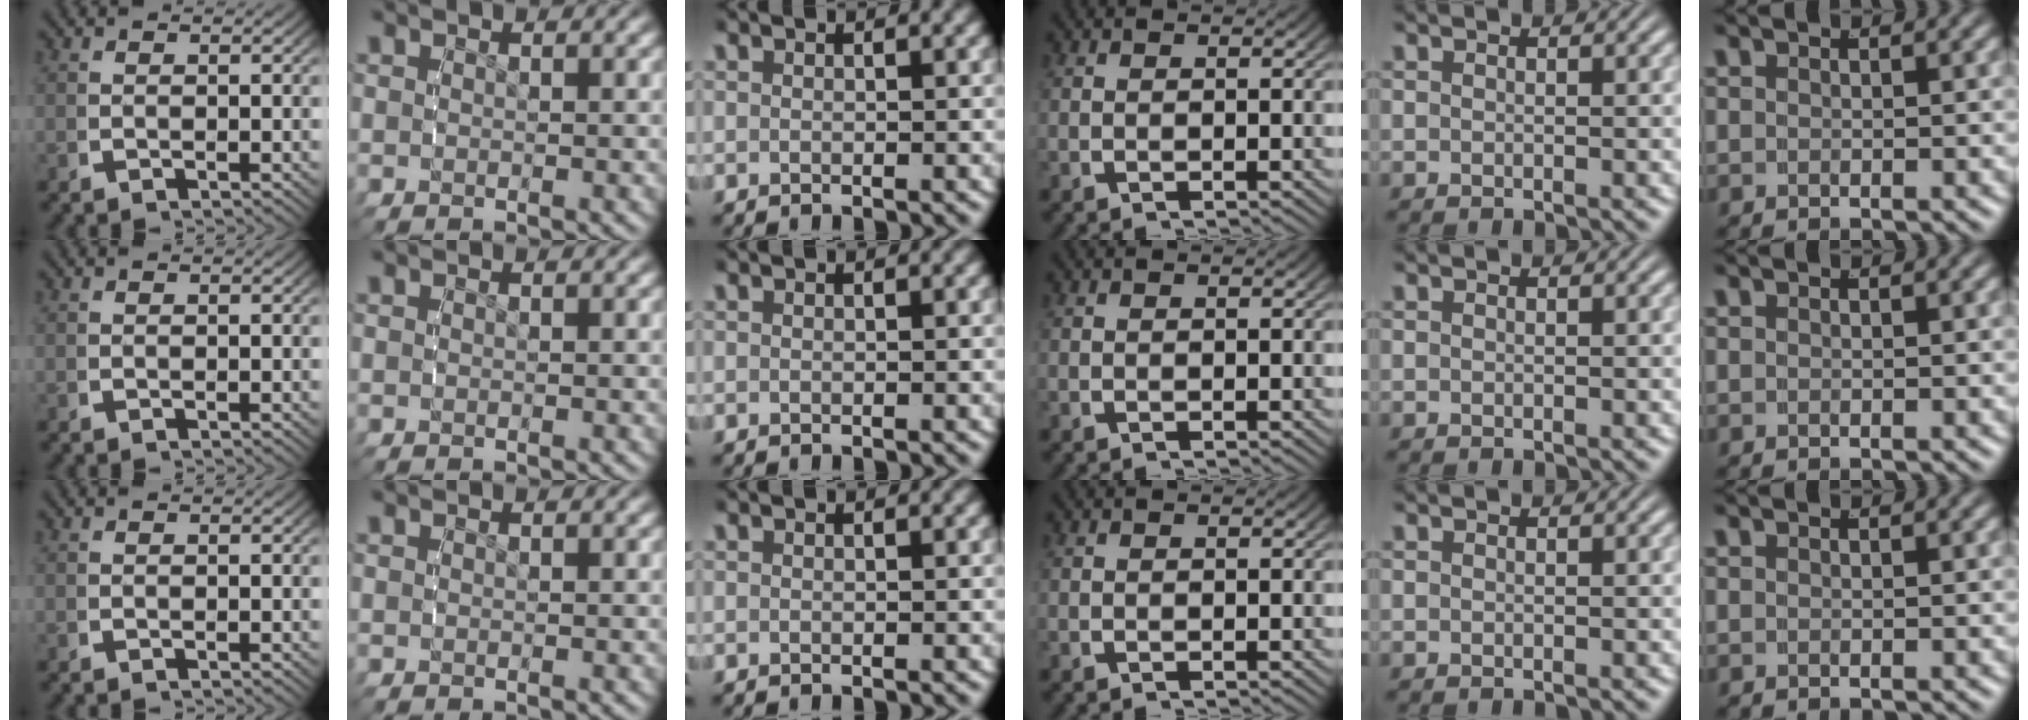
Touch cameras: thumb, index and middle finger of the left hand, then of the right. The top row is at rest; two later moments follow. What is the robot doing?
{"motion": "reach", "object": "pencil case"}